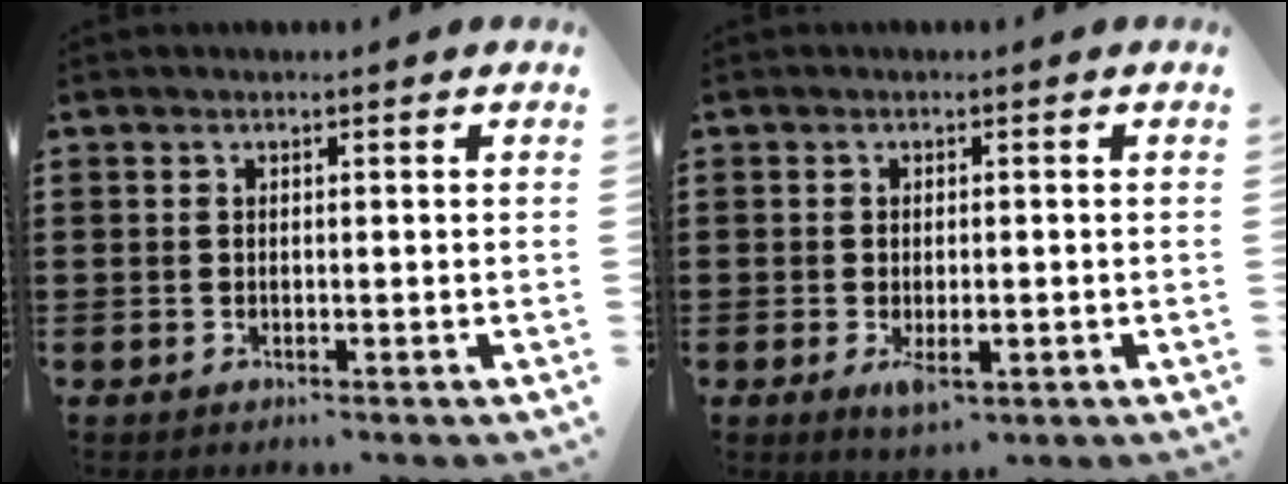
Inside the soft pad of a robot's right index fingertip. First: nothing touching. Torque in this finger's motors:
{"motor_torque": [0.09, 0.02, 0.16, 0.05]}